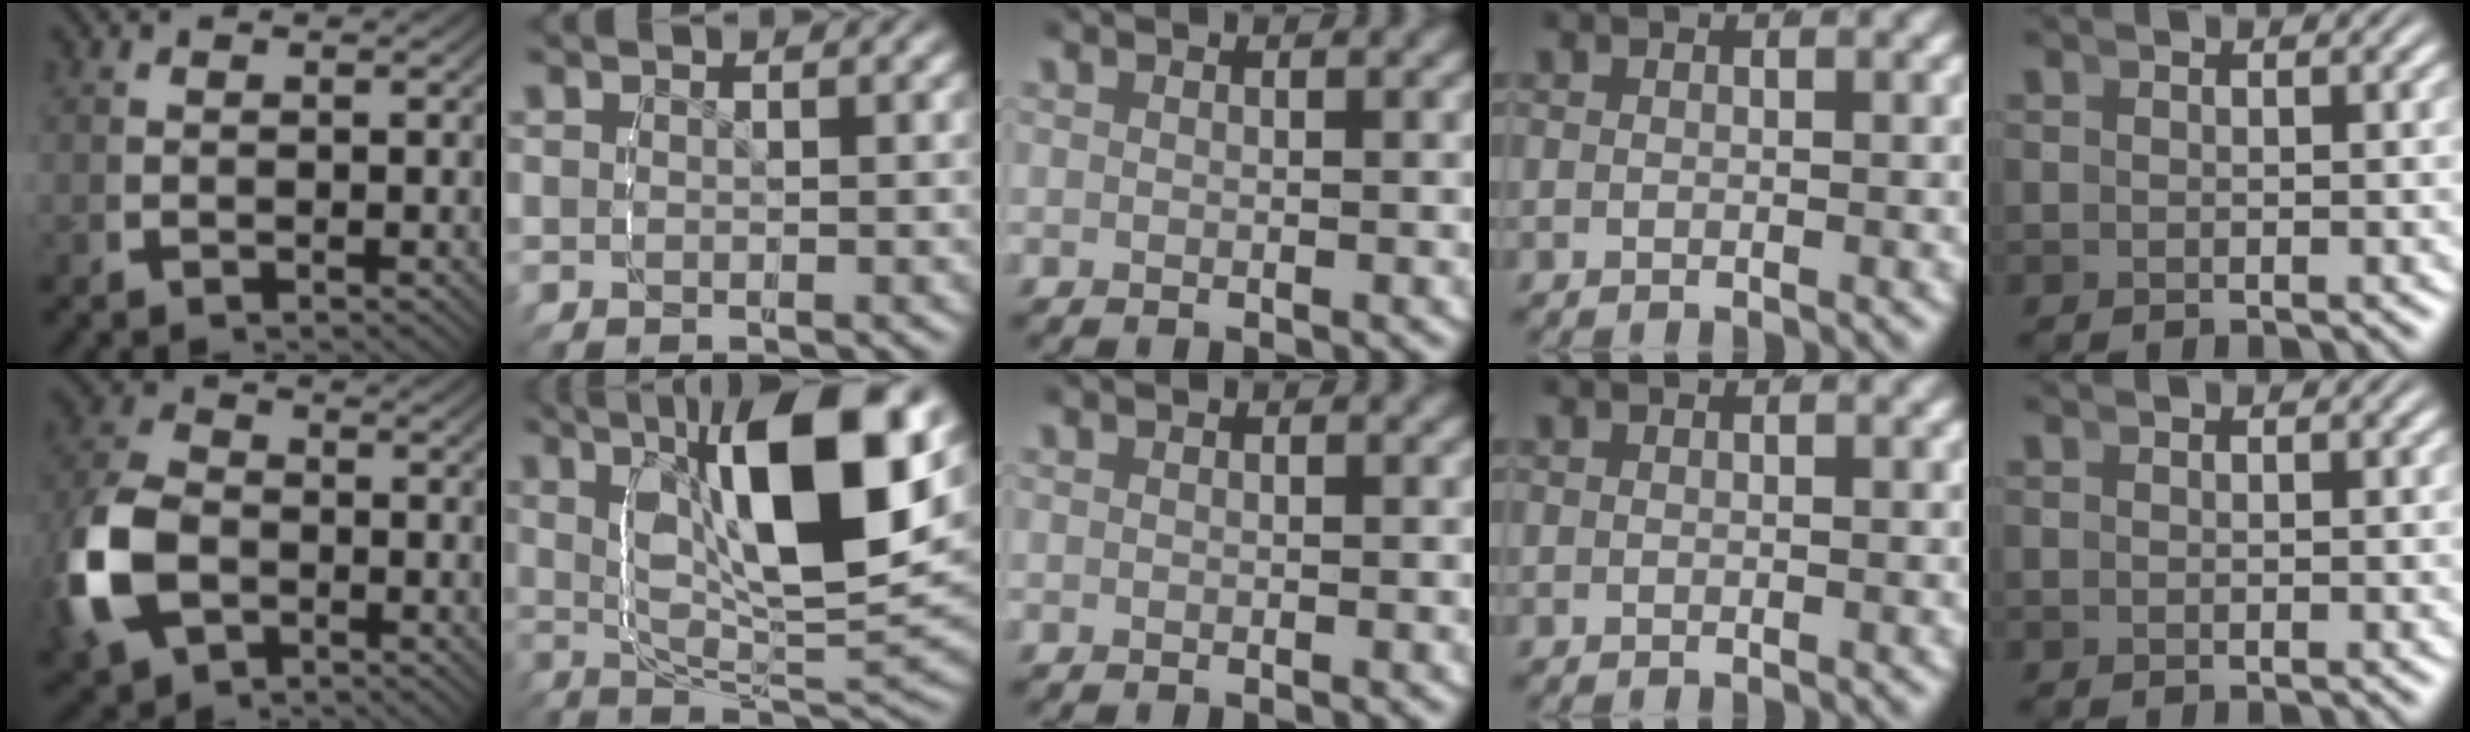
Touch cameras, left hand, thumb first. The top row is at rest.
{"thumb": {"total": 9.0, "force": [-2.3, 6.6, 5.8], "torque": [-0.160, -0.031, -0.023]}, "index": {"total": 13.1, "force": [3.5, 4.6, 11.7], "torque": [-0.189, 0.011, 0.049]}}